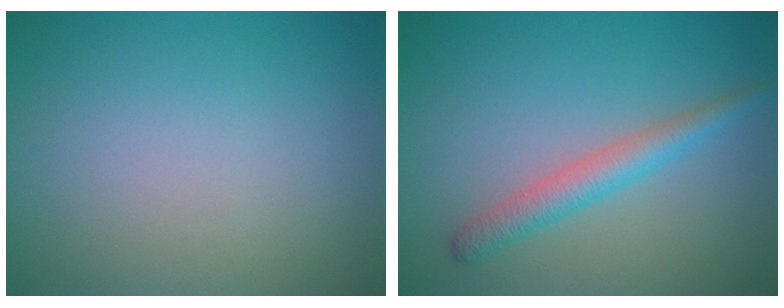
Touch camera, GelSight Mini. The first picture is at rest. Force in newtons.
{"total": 2.8, "press": 2.8, "slide": 0.0}